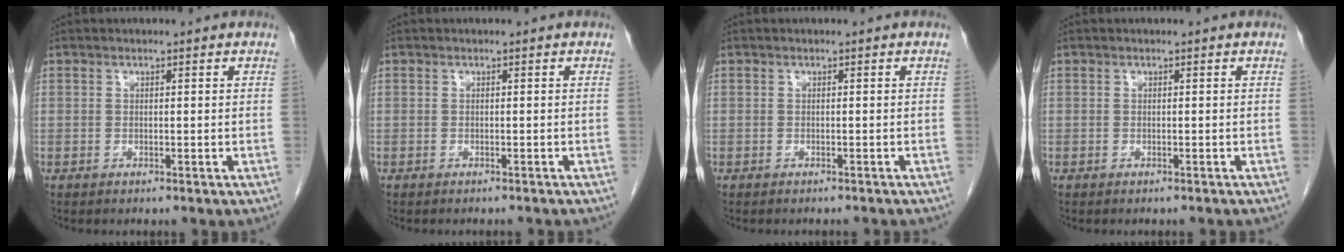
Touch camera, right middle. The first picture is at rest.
{"total": 2.6, "force": [-2.5, 0.3, 0.8], "torque": [-0.015, -0.006, -0.029]}
{"total": 3.0, "force": [-2.8, 0.4, 0.8], "torque": [-0.015, -0.008, -0.033]}
{"total": 1.2, "force": [-1.2, 0.1, 0.4], "torque": [-0.009, -0.002, -0.016]}